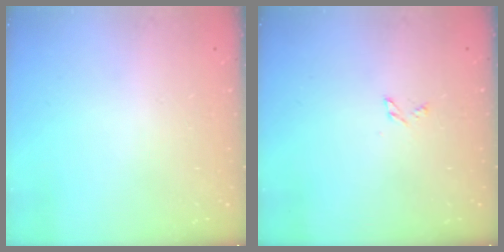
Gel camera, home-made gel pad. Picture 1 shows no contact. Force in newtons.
{"total": 2.4, "press": 2.3, "slide": 0.3}